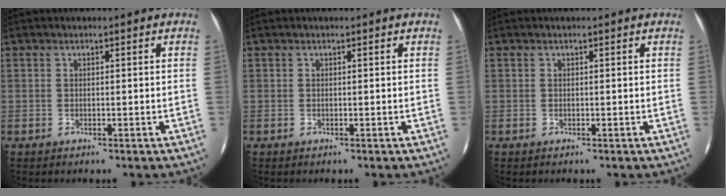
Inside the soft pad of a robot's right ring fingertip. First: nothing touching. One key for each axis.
{"total": 0.0}
{"total": 0.0}